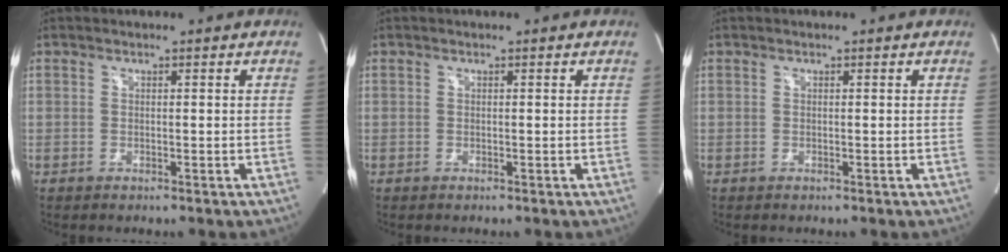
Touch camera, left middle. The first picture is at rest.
{"total": 0.0}
{"total": 0.0}